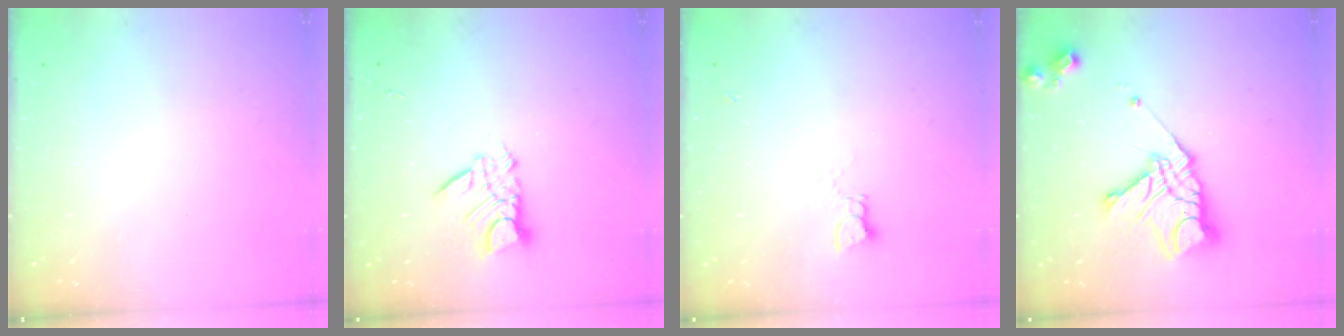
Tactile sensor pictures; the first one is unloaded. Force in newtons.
{"total": 8.2, "press": 8.2, "slide": 0.6}
{"total": 2.0, "press": 2.0, "slide": 0.2}
{"total": 15.5, "press": 15.4, "slide": 1.6}